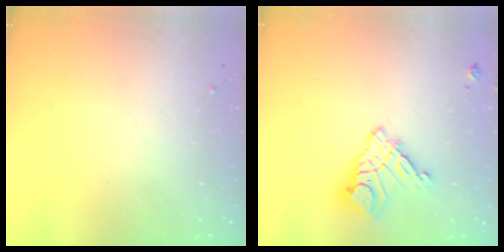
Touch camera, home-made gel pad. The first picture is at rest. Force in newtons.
{"total": 12.6, "press": 12.5, "slide": 1.1}